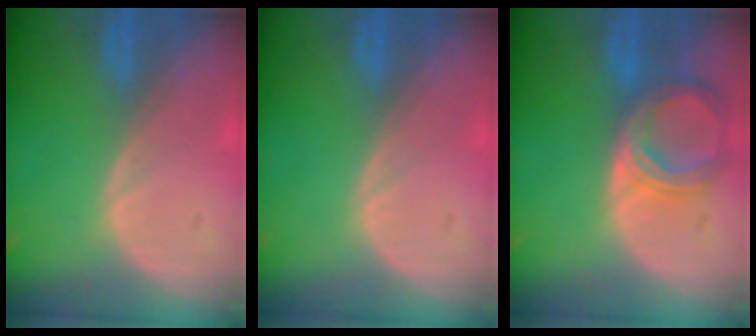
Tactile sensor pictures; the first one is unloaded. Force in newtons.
{"total": 0.0}
{"total": 6.8, "press": 6.2, "slide": 2.6}